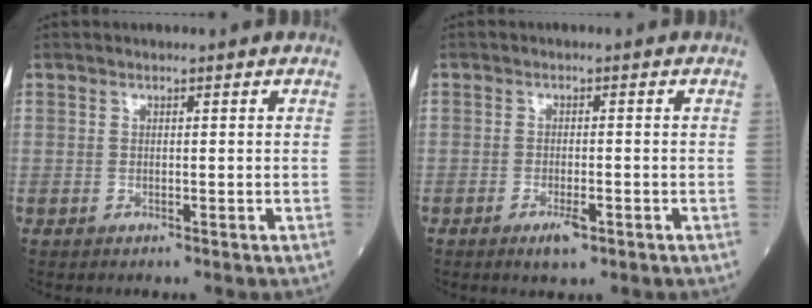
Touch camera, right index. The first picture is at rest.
{"total": 2.7, "force": [-1.5, 0.6, 2.2], "torque": [-0.037, -0.002, -0.022]}